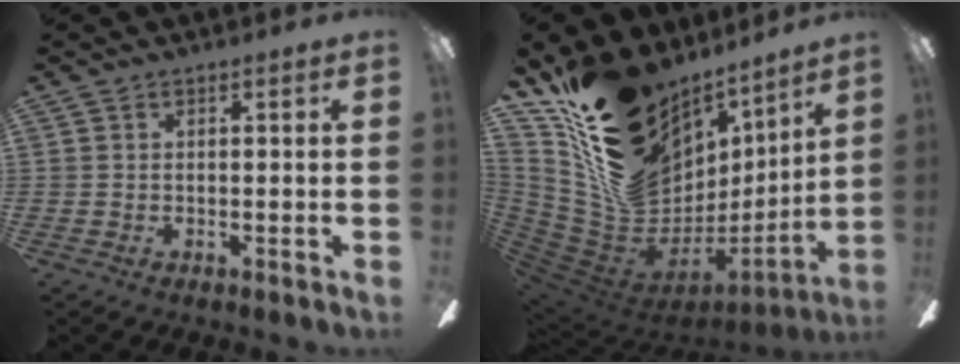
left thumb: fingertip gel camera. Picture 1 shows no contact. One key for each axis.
{"total": 21.8, "fx": 12.9, "fy": 14.3, "fz": 10.0, "tx": -0.142, "ty": -0.111, "tz": 0.272}